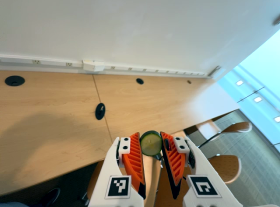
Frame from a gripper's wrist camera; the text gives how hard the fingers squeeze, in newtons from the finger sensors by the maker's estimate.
{"total": 8.5, "left": 8.6, "right": 8.5}